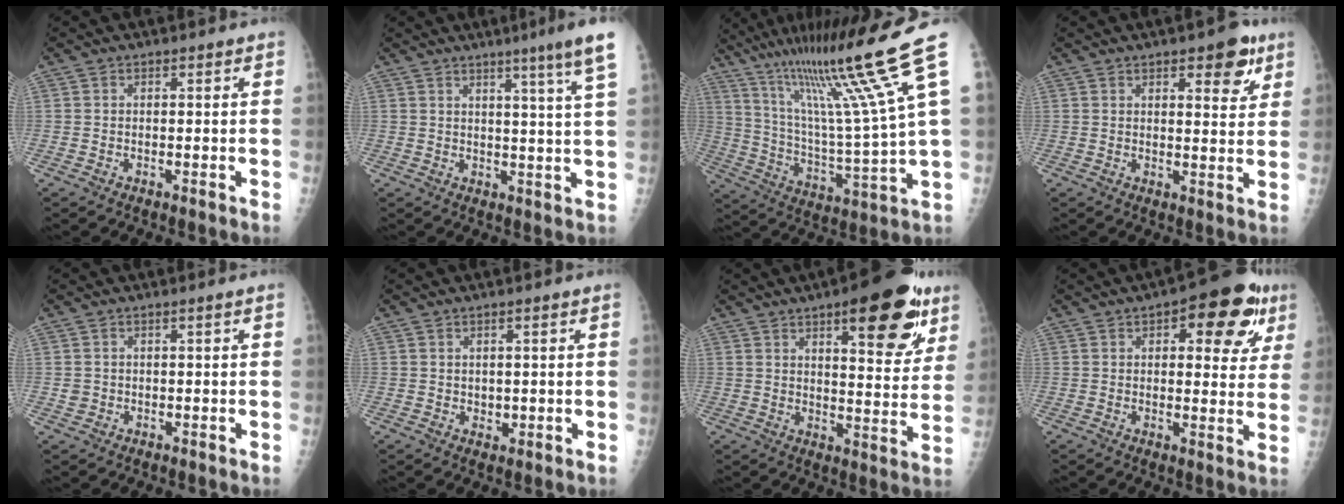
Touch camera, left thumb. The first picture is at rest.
{"total": 9.4, "force": [5.9, -0.9, 7.3], "torque": [-0.095, -0.027, 0.066]}
{"total": 21.2, "force": [13.7, -1.6, 16.1], "torque": [-0.249, -0.070, 0.238]}
{"total": 7.4, "force": [4.1, 2.9, 5.5], "torque": [-0.049, -0.018, 0.048]}
{"total": 1.0, "force": [0.1, 0.8, 0.6], "torque": [-0.011, 0.006, 0.007]}
{"total": 1.7, "force": [0.5, 1.2, 1.1], "torque": [-0.011, -0.006, 0.013]}
{"total": 18.2, "force": [9.9, 6.3, 13.9], "torque": [-0.145, -0.041, 0.132]}
{"total": 14.6, "force": [6.5, 6.4, 11.4], "torque": [-0.092, -0.007, 0.074]}